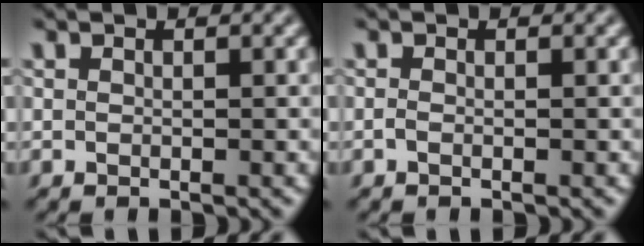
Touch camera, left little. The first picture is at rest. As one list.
[{"total": 0.6, "force": [-0.3, 0.3, 0.4], "torque": [-0.012, 0.000, -0.005]}]